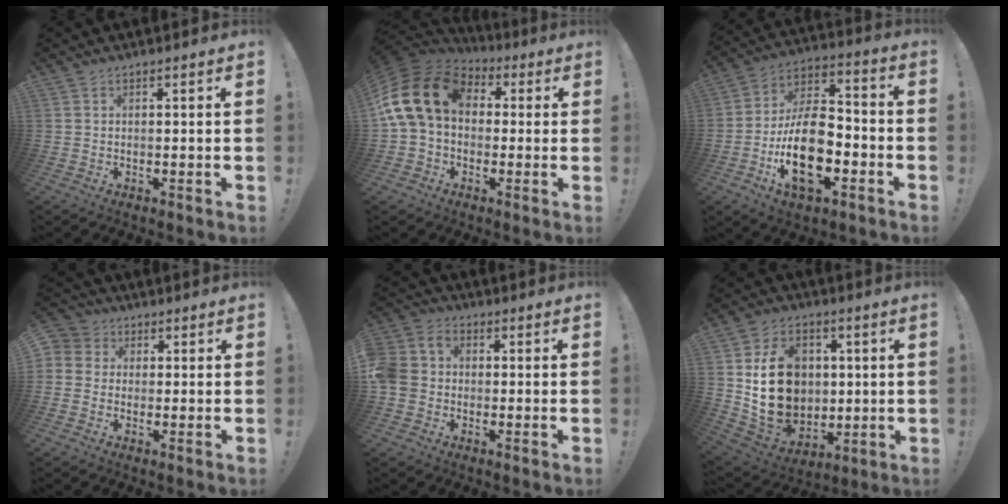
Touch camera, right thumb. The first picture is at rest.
{"total": 17.6, "force": [3.6, 12.4, 12.0], "torque": [-0.222, 0.005, 0.068]}
{"total": 20.4, "force": [-6.8, 11.2, 15.7], "torque": [-0.284, 0.034, -0.111]}
{"total": 4.6, "force": [-0.3, 4.4, 1.4], "torque": [-0.024, 0.007, -0.005]}
{"total": 7.3, "force": [-2.1, 6.1, 3.3], "torque": [-0.080, 0.024, -0.037]}
{"total": 20.0, "force": [2.4, 15.8, 12.0], "torque": [-0.204, -0.014, 0.058]}